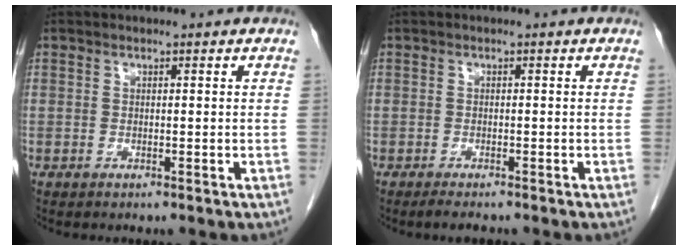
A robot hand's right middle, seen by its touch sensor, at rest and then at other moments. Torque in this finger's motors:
{"motor_torque": [0.41, -0.21, 0.02, 0.00]}